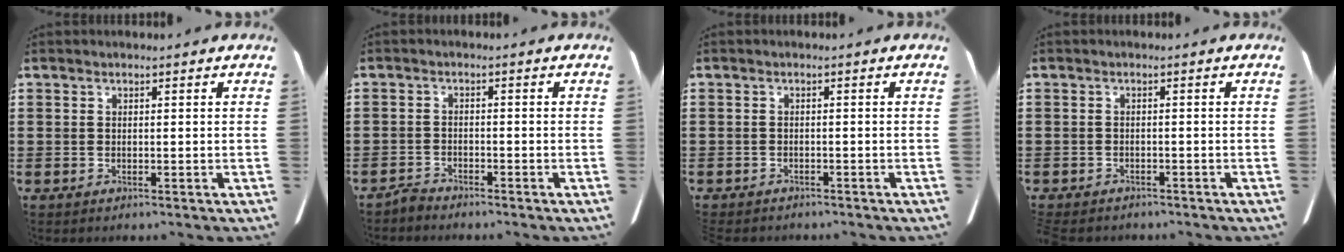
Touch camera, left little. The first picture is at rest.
{"total": 1.7, "force": [-1.7, 0.1, 0.2], "torque": [-0.010, 0.003, -0.035]}
{"total": 0.9, "force": [-0.9, 0.1, 0.1], "torque": [-0.006, -0.002, -0.017]}
{"total": 1.1, "force": [-1.0, 0.1, 0.1], "torque": [-0.007, -0.002, -0.022]}